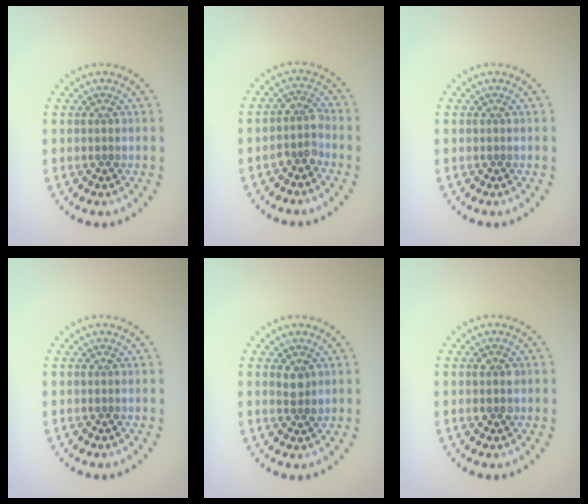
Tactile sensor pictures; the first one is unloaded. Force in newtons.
{"total": 2.1, "press": 1.7, "slide": 1.3}
{"total": 0.0}
{"total": 0.0}
{"total": 1.4, "press": 1.3, "slide": 0.6}
{"total": 1.2, "press": 1.2, "slide": 0.1}